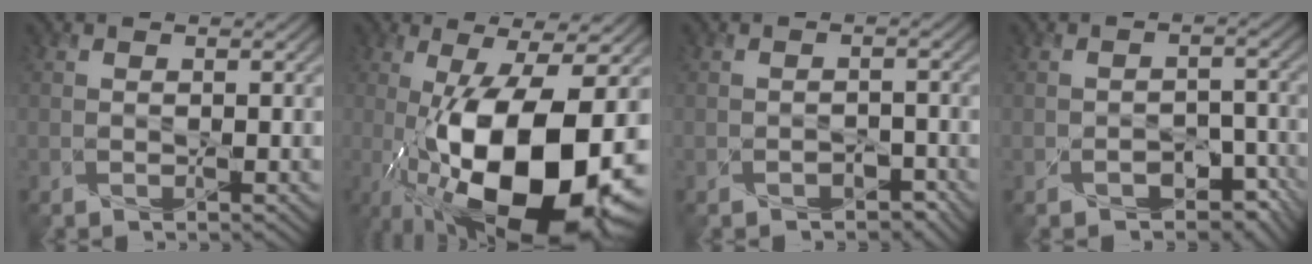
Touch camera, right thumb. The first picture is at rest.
{"total": 19.5, "force": [-5.5, 7.0, 17.4], "torque": [-0.302, -0.021, -0.081]}
{"total": 1.7, "force": [-1.3, 1.0, 0.5], "torque": [-0.010, -0.001, -0.018]}
{"total": 4.5, "force": [-2.8, 2.8, 2.1], "torque": [-0.027, 0.003, -0.037]}